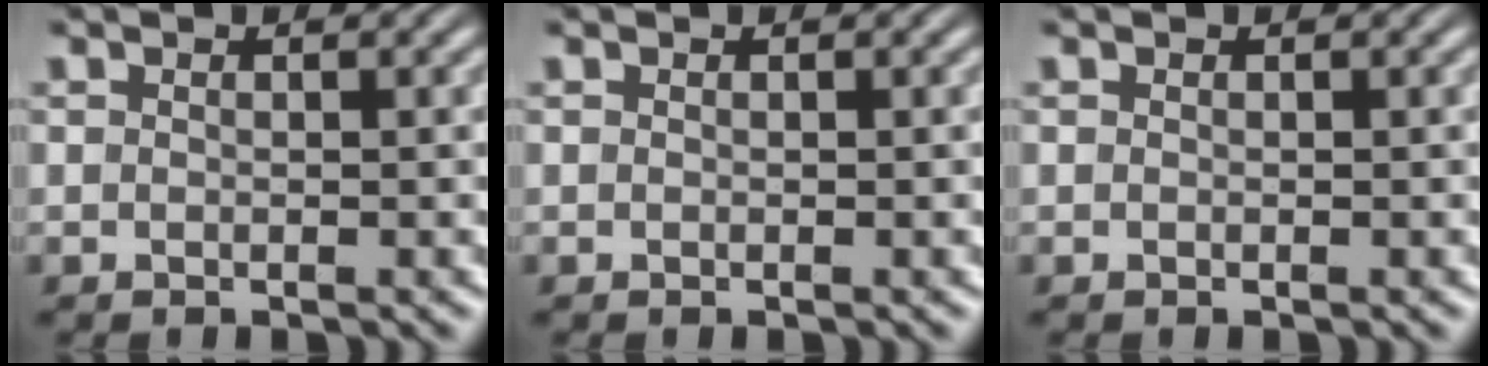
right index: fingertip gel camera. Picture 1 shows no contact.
{"total": 0.0}
{"total": 0.0}